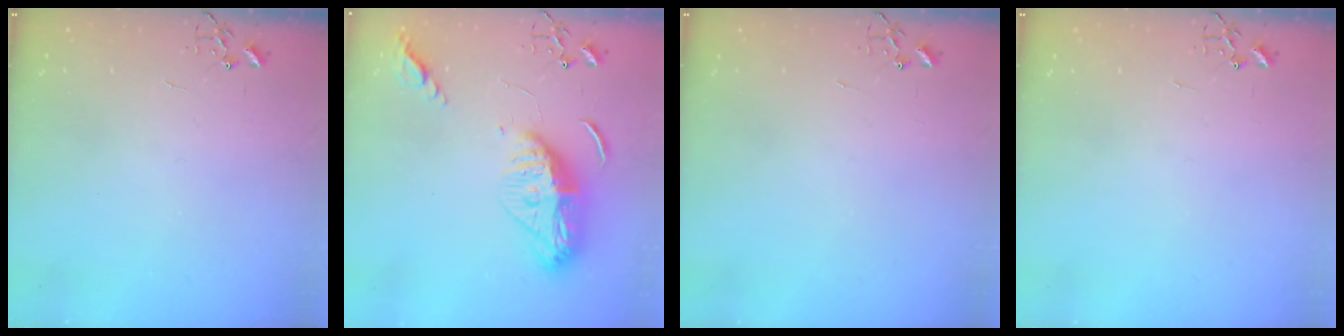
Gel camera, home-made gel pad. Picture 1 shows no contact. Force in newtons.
{"total": 13.7, "press": 13.7, "slide": 1.4}
{"total": 0.0}
{"total": 0.0}